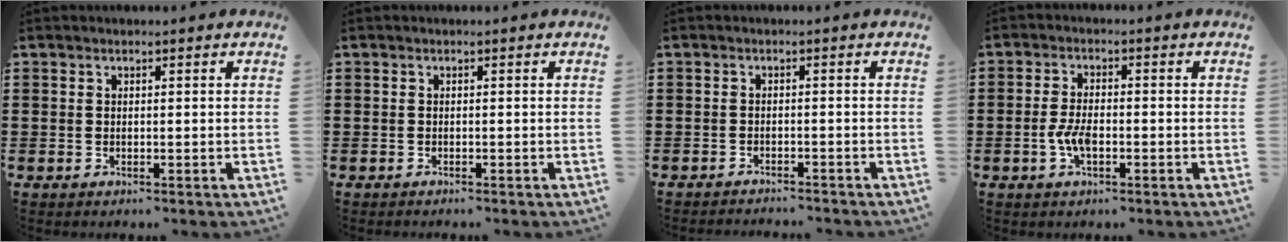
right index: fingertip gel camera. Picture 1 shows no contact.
{"total": 0.5, "force": [-0.5, 0.1, -0.1], "torque": [0.000, 0.000, -0.011]}
{"total": 1.5, "force": [-1.5, 0.0, -0.1], "torque": [-0.002, 0.003, -0.034]}
{"total": 3.9, "force": [-1.3, 1.5, 3.4], "torque": [-0.082, -0.007, -0.026]}